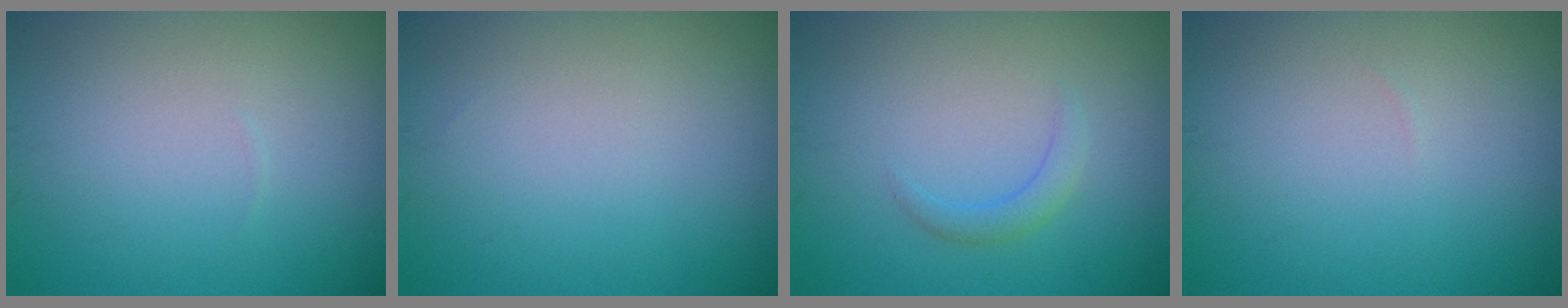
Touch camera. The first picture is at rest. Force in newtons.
{"total": 0.0}
{"total": 1.4, "press": 1.4, "slide": 0.0}
{"total": 0.0}